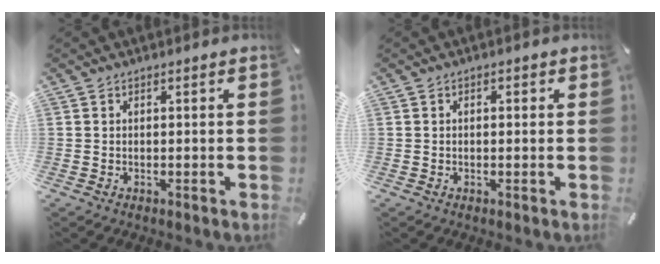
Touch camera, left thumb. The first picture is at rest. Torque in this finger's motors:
{"motor_torque": [-0.26, -0.07, -0.06, 0.00, 0.02]}